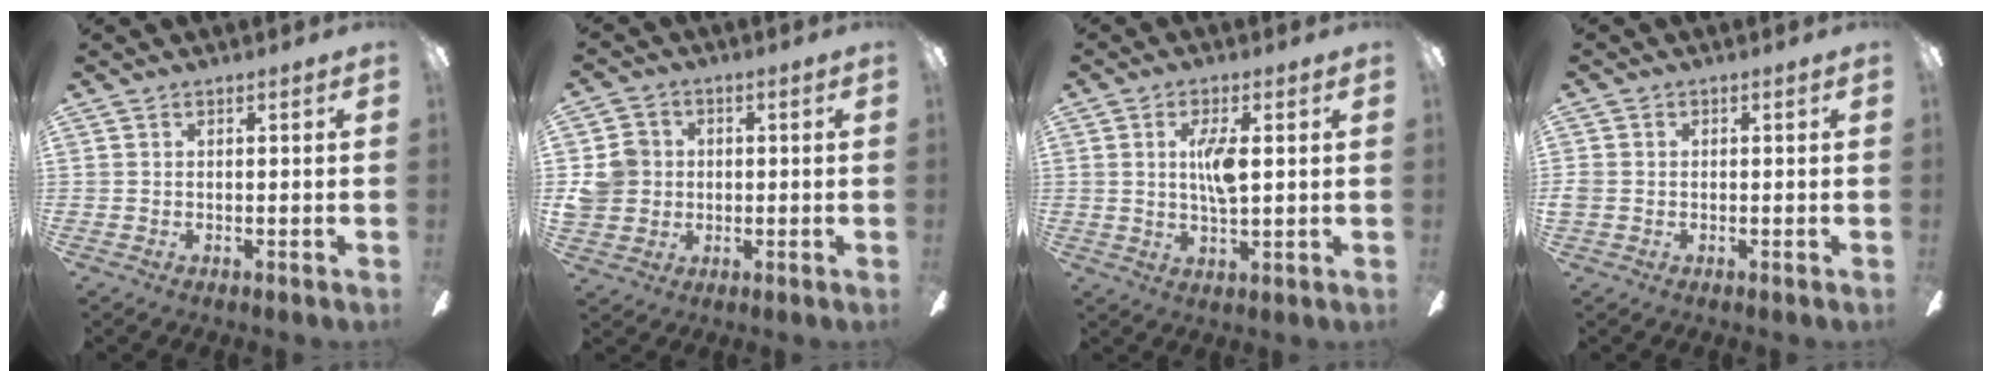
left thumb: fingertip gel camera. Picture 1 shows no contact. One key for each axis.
{"total": 7.1, "fx": 0.4, "fy": 6.7, "fz": 2.3, "tx": -0.062, "ty": 0.018, "tz": 0.012}
{"total": 6.4, "fx": 1.5, "fy": 2.1, "fz": 5.9, "tx": -0.109, "ty": 0.002, "tz": 0.022}
{"total": 1.3, "fx": -0.5, "fy": 1.0, "fz": 0.5, "tx": -0.009, "ty": 0.005, "tz": -0.010}